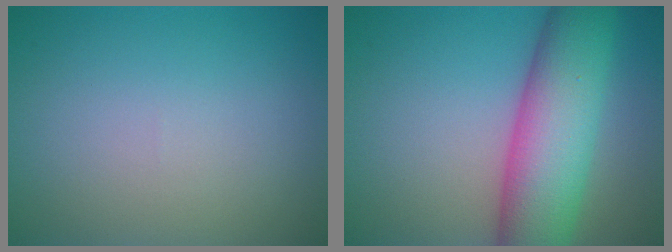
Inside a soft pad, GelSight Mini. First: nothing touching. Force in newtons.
{"total": 10.5, "press": 10.5, "slide": 0.2}